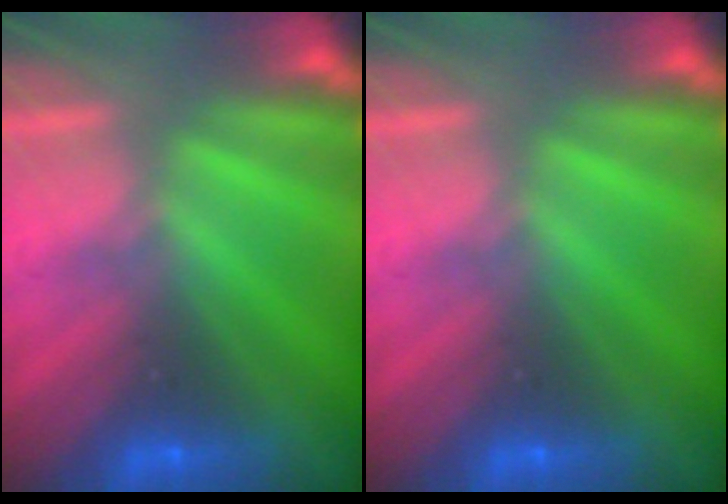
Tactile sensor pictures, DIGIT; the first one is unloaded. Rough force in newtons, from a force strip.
{"total": 0.0}